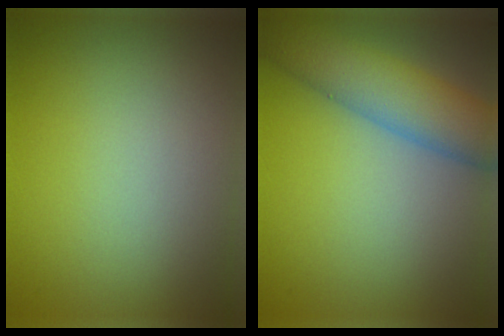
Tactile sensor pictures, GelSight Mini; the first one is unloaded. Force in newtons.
{"total": 6.4, "press": 6.4, "slide": 0.4}